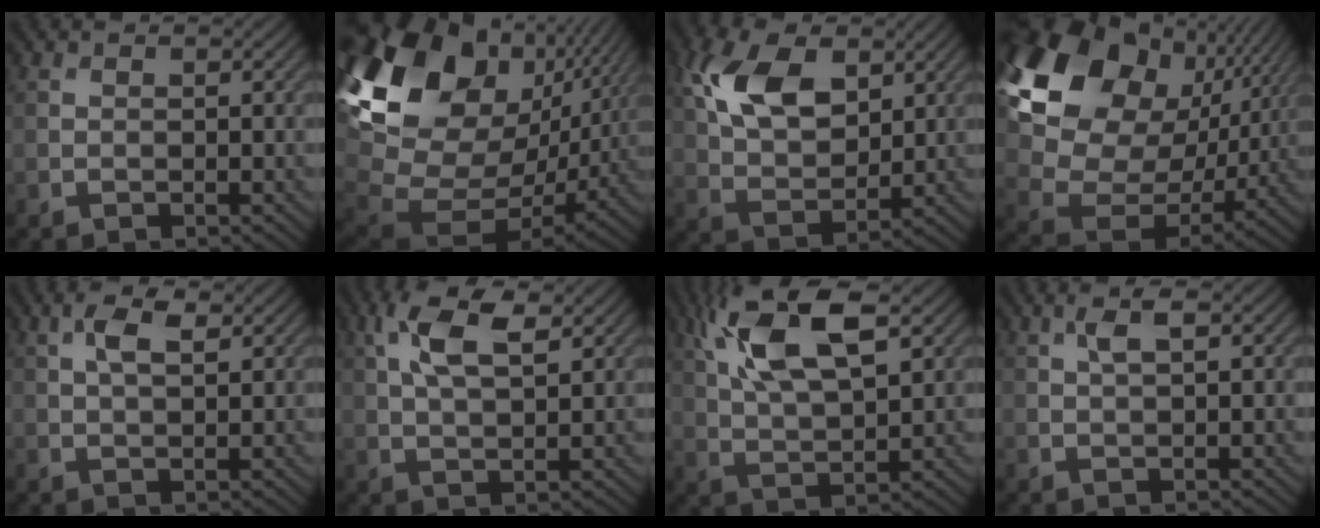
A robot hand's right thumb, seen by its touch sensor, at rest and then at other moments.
{"total": 21.4, "force": [7.3, 14.5, 14.0], "torque": [-0.292, 0.020, 0.156]}
{"total": 10.7, "force": [4.3, 6.2, 7.6], "torque": [-0.179, 0.014, 0.080]}
{"total": 20.7, "force": [8.0, 14.9, 11.9], "torque": [-0.285, 0.019, 0.161]}
{"total": 3.9, "force": [1.6, 1.5, 3.1], "torque": [-0.071, 0.006, 0.031]}
{"total": 7.5, "force": [3.3, 3.0, 6.0], "torque": [-0.133, 0.011, 0.063]}
{"total": 12.4, "force": [5.6, 4.7, 10.0], "torque": [-0.212, 0.013, 0.105]}
{"total": 2.5, "force": [1.0, 0.7, 2.1], "torque": [-0.049, 0.007, 0.019]}